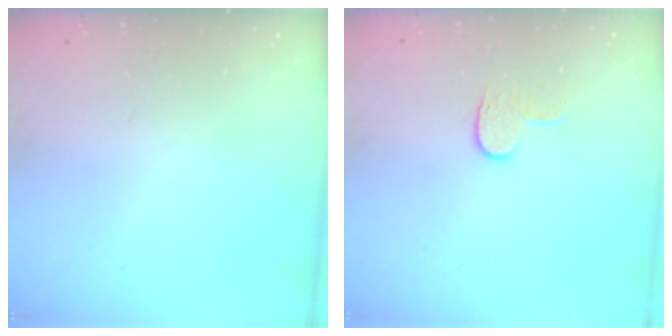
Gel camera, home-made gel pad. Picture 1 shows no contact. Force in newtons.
{"total": 4.6, "press": 4.6, "slide": 0.5}